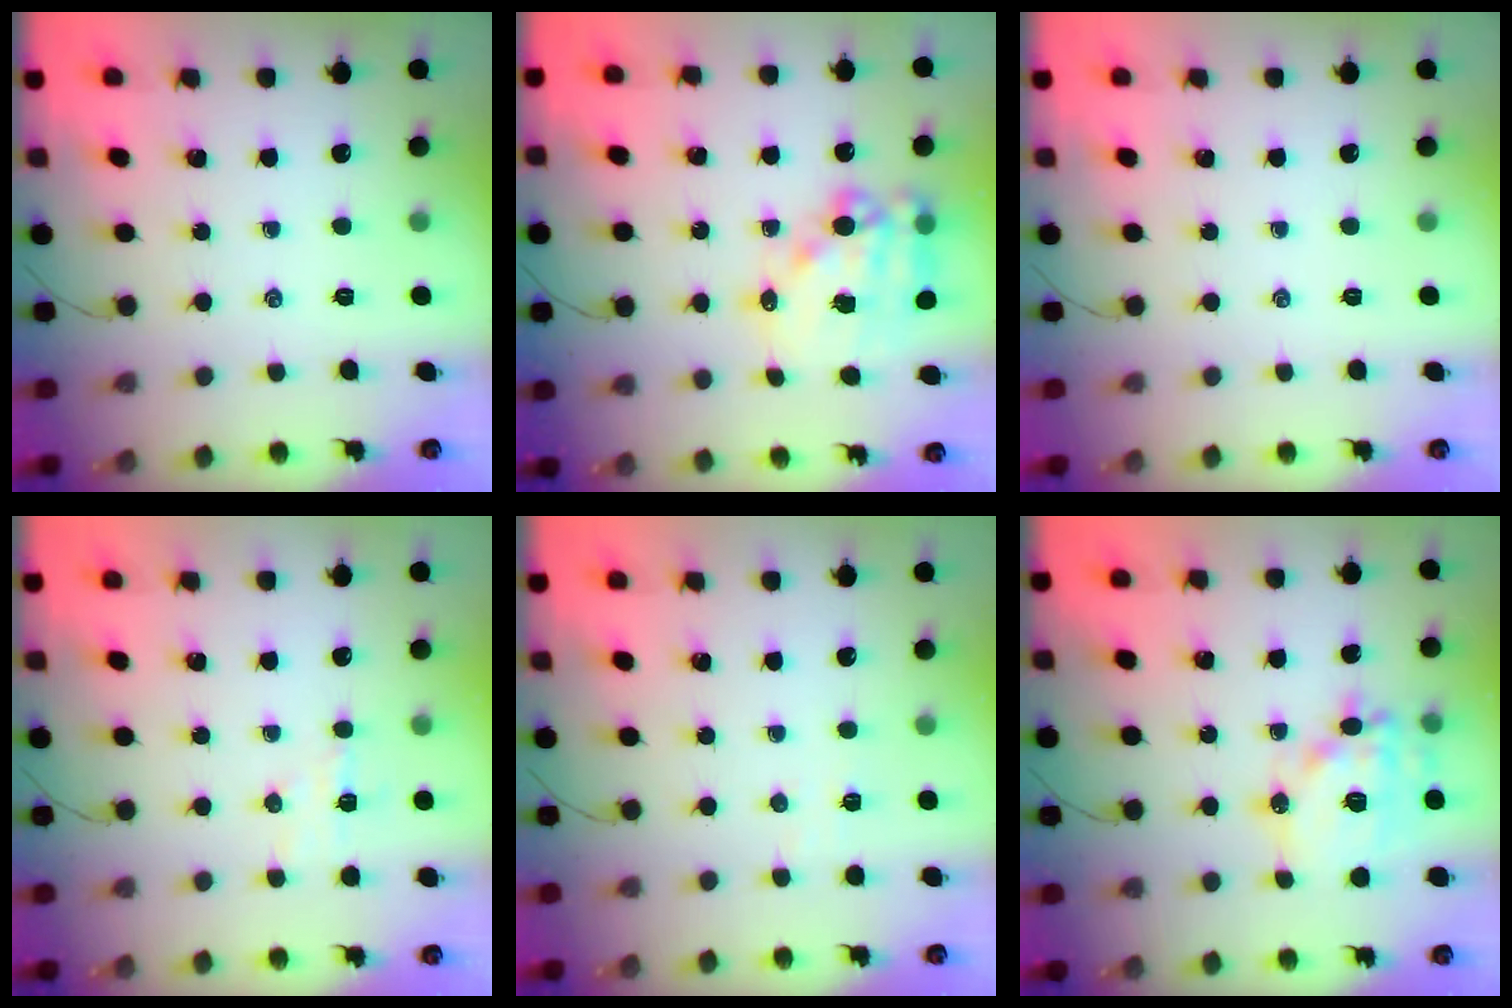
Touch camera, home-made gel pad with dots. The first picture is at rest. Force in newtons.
{"total": 15.8, "press": 15.4, "slide": 3.4}
{"total": 0.0}
{"total": 6.0, "press": 5.9, "slide": 1.3}
{"total": 2.7, "press": 2.6, "slide": 0.8}
{"total": 16.0, "press": 15.8, "slide": 2.4}